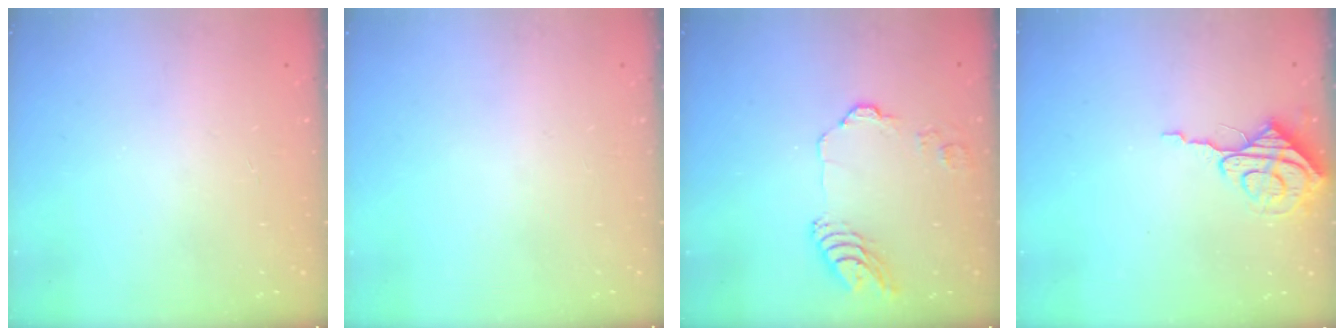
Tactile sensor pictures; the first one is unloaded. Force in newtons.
{"total": 0.0}
{"total": 9.1, "press": 9.0, "slide": 0.5}
{"total": 7.9, "press": 7.9, "slide": 0.6}